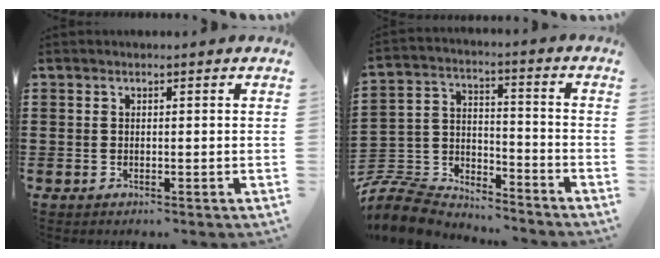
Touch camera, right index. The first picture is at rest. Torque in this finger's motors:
{"motor_torque": [-0.19, 0.26, -0.85, -0.21]}